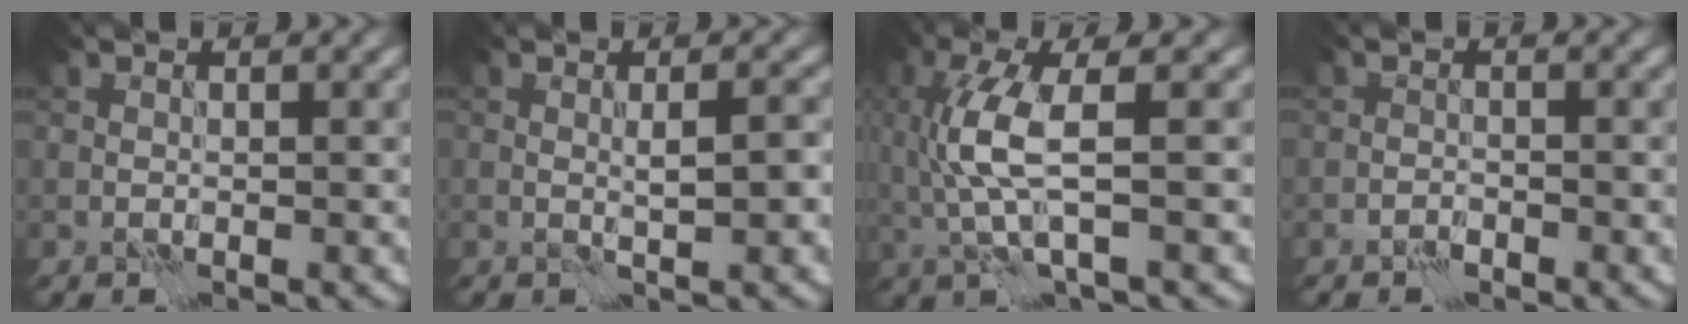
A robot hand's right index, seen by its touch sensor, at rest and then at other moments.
{"total": 1.8, "force": [0.1, 0.0, 1.8], "torque": [-0.030, 0.003, 0.003]}
{"total": 5.2, "force": [0.0, 1.3, 5.0], "torque": [-0.127, -0.002, 0.001]}
{"total": 0.8, "force": [-0.6, 0.5, 0.2], "torque": [-0.001, 0.003, -0.014]}